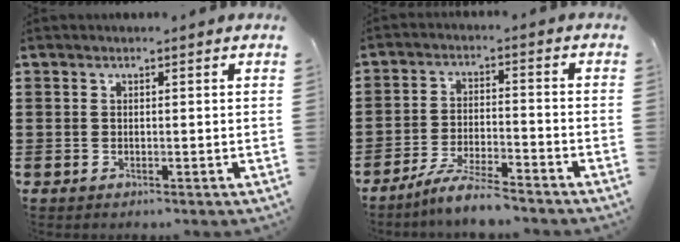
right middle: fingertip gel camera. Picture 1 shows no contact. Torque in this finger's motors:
{"motor_torque": [0.54, 0.23, 0.09, 0.06]}